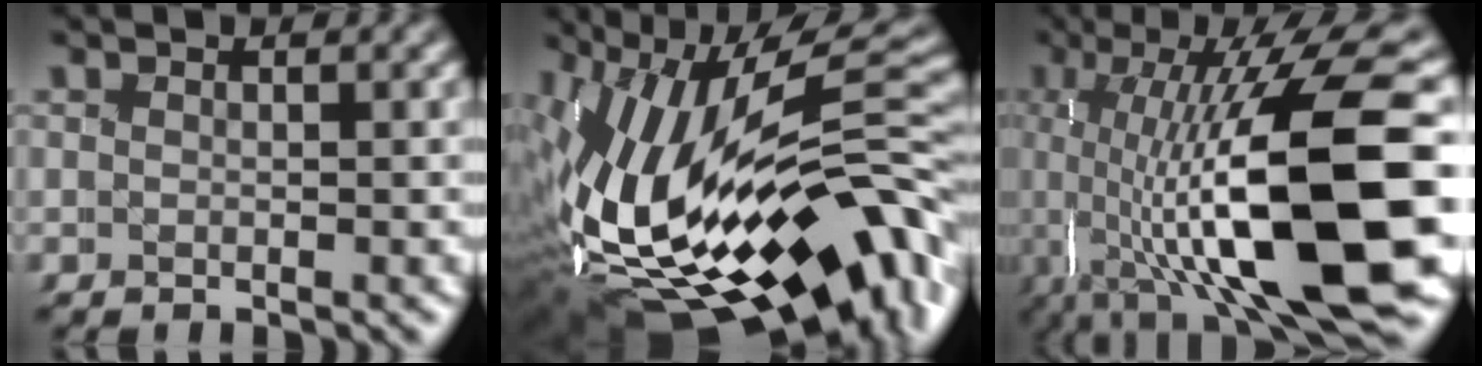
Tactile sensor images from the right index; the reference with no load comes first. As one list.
[{"total": 17.2, "force": [-5.3, 8.3, 14.2], "torque": [-0.237, -0.034, -0.051]}, {"total": 16.0, "force": [-1.3, 5.4, 15.0], "torque": [-0.231, -0.012, -0.009]}]